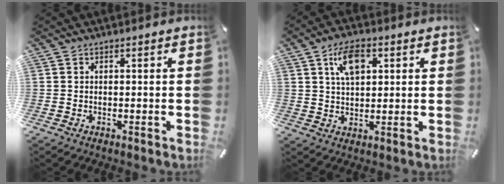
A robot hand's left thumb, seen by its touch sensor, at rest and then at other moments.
{"total": 7.8, "force": [3.2, 4.5, 5.5], "torque": [-0.085, -0.001, 0.053]}